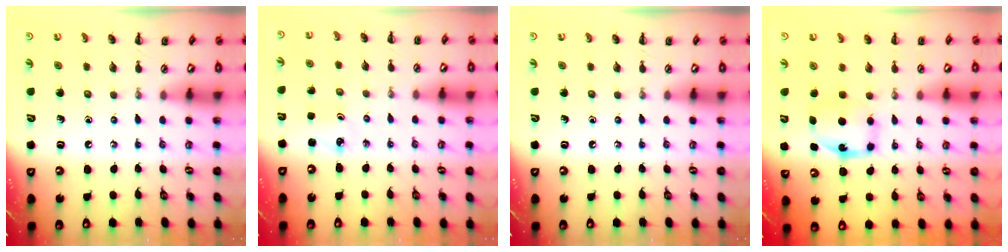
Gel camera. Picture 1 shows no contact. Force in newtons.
{"total": 2.5, "press": 2.4, "slide": 0.8}
{"total": 0.0}
{"total": 6.2, "press": 6.2, "slide": 0.8}